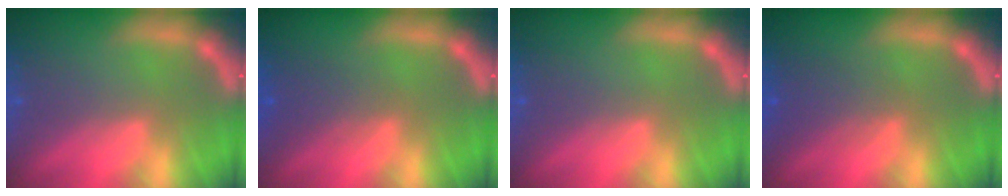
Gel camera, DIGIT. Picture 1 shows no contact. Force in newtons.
{"total": 2.5}
{"total": 0.0}
{"total": 3.0}